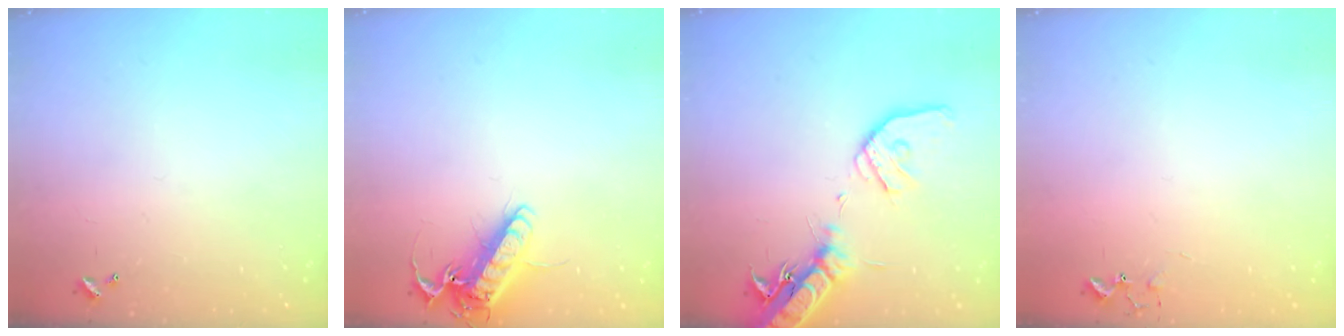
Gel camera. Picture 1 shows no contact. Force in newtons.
{"total": 14.8, "press": 14.6, "slide": 2.4}
{"total": 19.4, "press": 19.1, "slide": 3.5}
{"total": 5.8, "press": 5.7, "slide": 0.7}